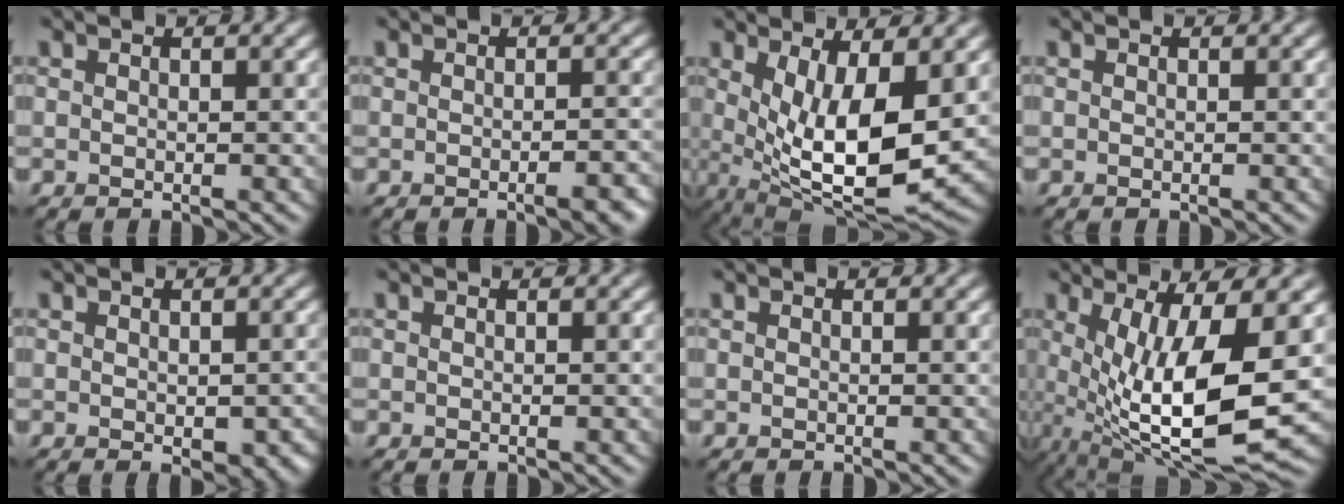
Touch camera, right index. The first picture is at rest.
{"total": 2.7, "force": [-1.3, 0.8, 2.2], "torque": [-0.022, 0.002, -0.019]}
{"total": 10.6, "force": [0.3, 4.0, 9.8], "torque": [-0.174, -0.027, 0.011]}
{"total": 0.0}
{"total": 3.3, "force": [-0.7, 1.7, 2.7], "torque": [-0.034, -0.010, -0.003]}
{"total": 0.0}
{"total": 0.0}
{"total": 11.7, "force": [-1.1, 3.6, 11.1], "torque": [-0.201, -0.026, -0.009]}